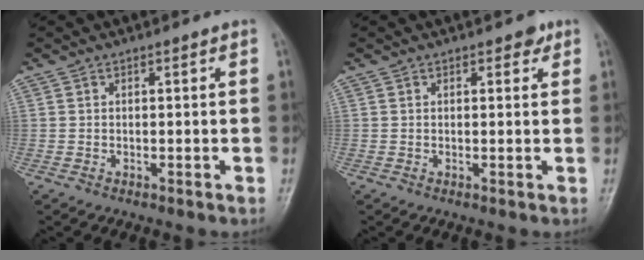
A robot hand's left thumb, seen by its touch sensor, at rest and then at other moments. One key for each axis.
{"total": 1.8, "fx": 1.2, "fy": 1.0, "fz": 0.9, "tx": 0.000, "ty": -0.004, "tz": 0.011}